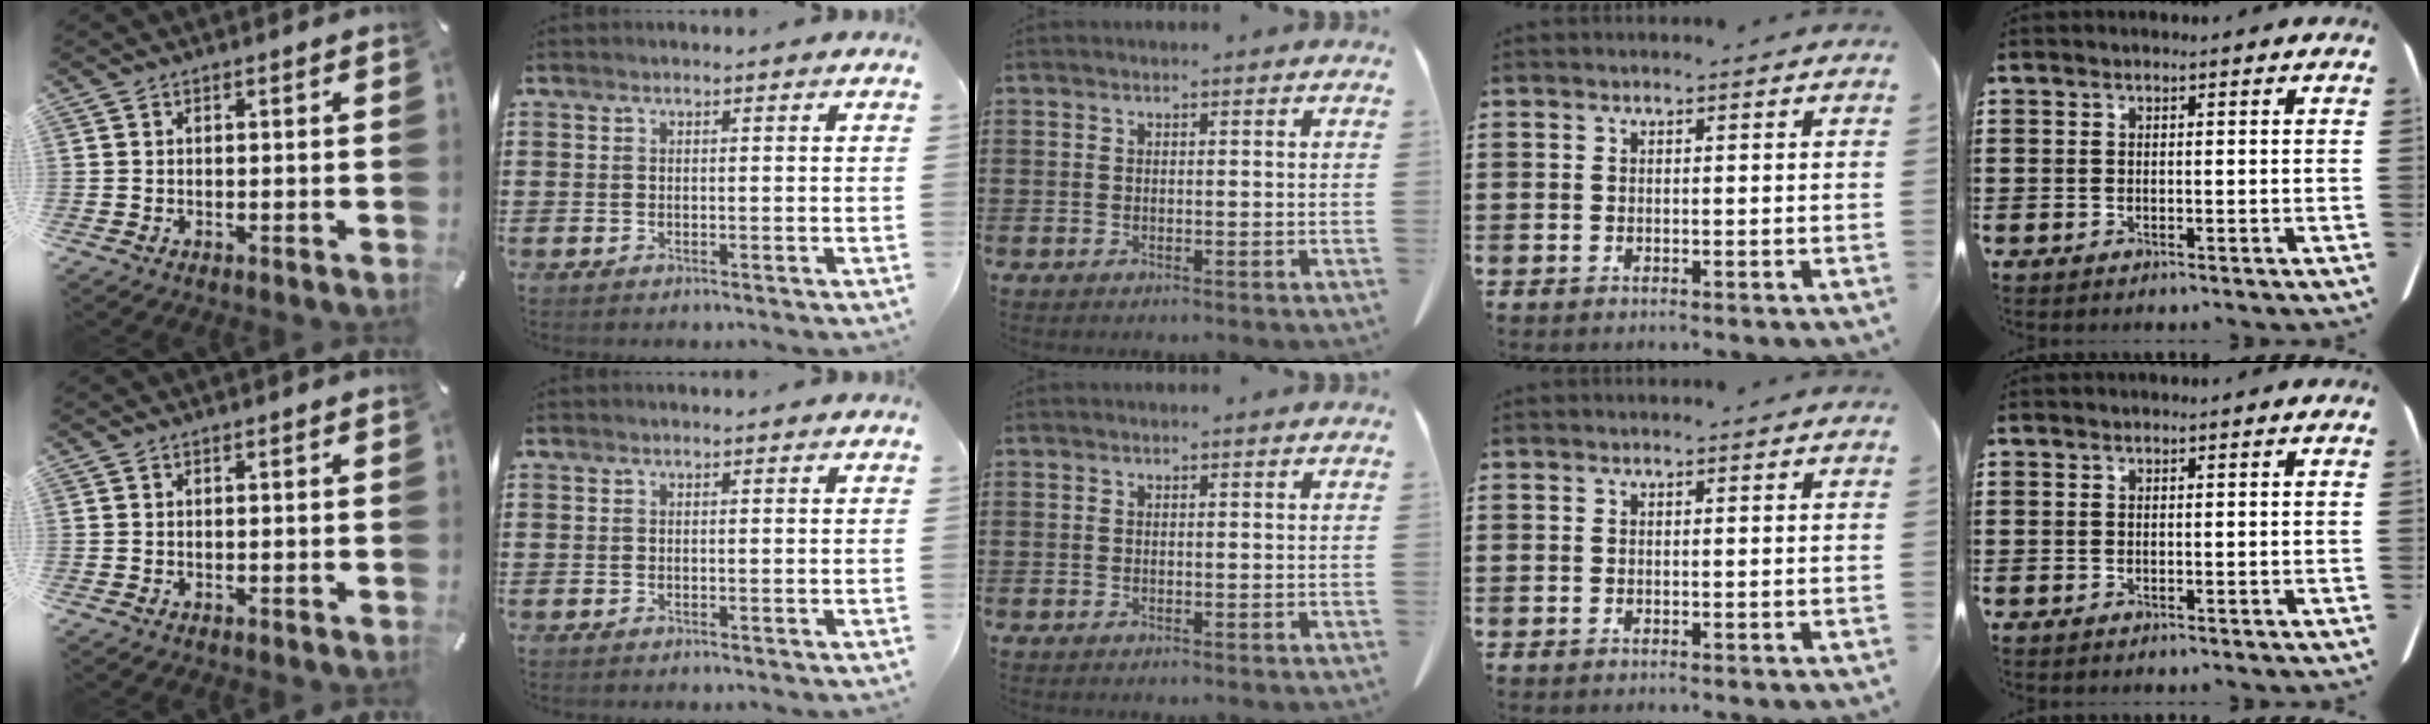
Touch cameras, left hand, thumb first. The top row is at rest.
{}